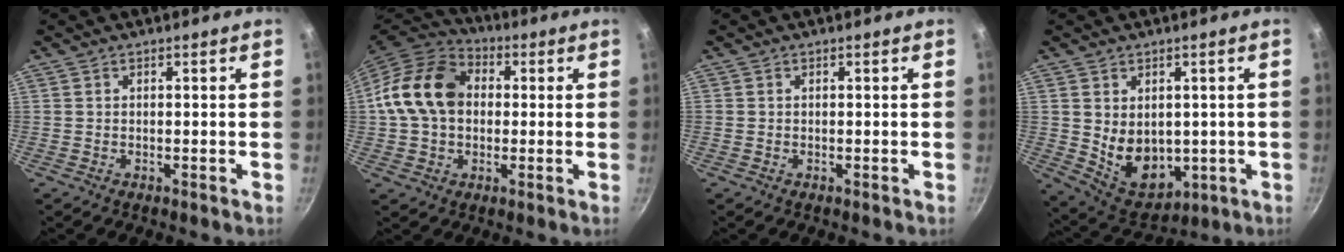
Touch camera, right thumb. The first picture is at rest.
{"total": 15.4, "force": [1.3, 11.7, 9.9], "torque": [-0.153, 0.028, 0.008]}
{"total": 0.0}
{"total": 10.6, "force": [0.3, 7.9, 7.0], "torque": [-0.085, -0.021, 0.035]}